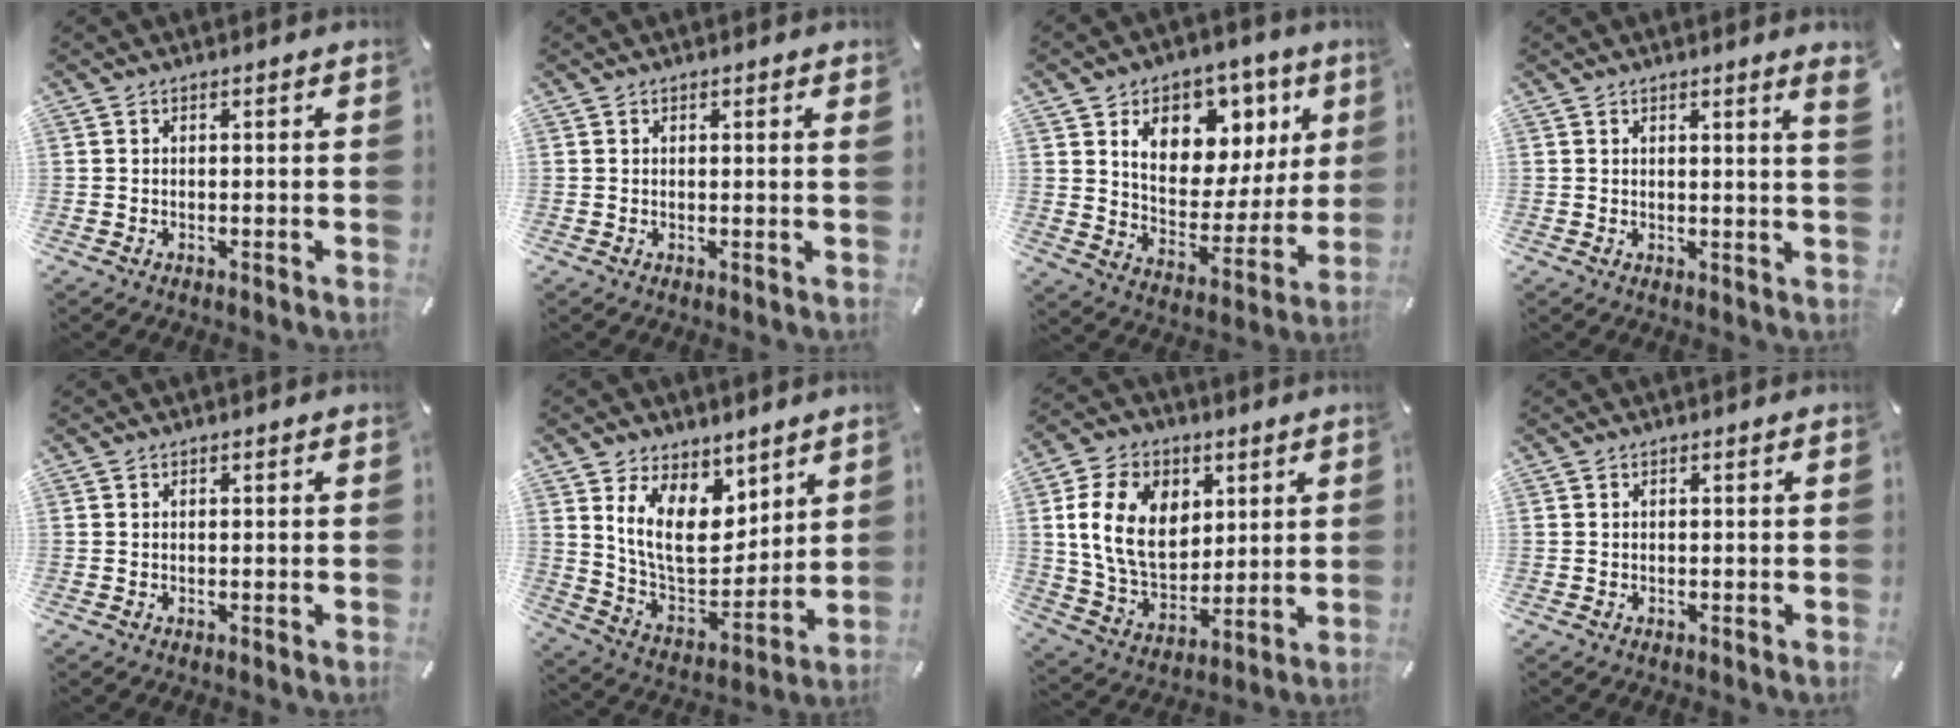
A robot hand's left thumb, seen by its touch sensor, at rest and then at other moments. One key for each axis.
{"total": 0.6, "fx": 0.3, "fy": 0.0, "fz": 0.6, "tx": -0.003, "ty": -0.003, "tz": 0.004}
{"total": 14.7, "fx": 7.6, "fy": 10.4, "fz": 7.1, "tx": -0.099, "ty": -0.057, "tz": 0.135}
{"total": 2.7, "fx": 1.6, "fy": -0.1, "fz": 2.3, "tx": -0.037, "ty": -0.006, "tz": 0.025}
{"total": 0.0}
{"total": 13.8, "fx": 7.4, "fy": 8.8, "fz": 7.8, "tx": -0.148, "ty": -0.053, "tz": 0.142}
{"total": 15.9, "fx": 4.1, "fy": 11.9, "fz": 9.8, "tx": -0.196, "ty": 0.006, "tz": 0.077}
{"total": 0.0}